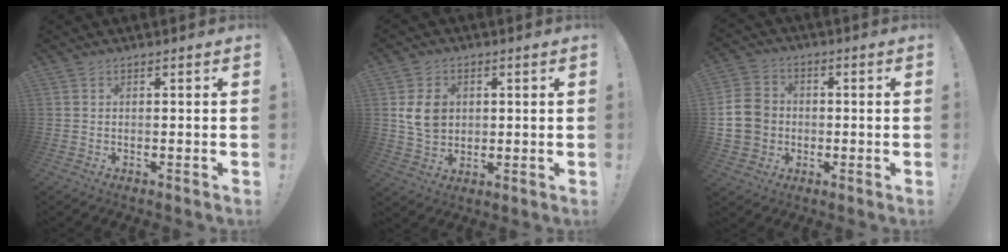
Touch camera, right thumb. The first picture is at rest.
{"total": 8.1, "force": [1.7, 6.8, 4.2], "torque": [-0.054, -0.002, 0.033]}
{"total": 11.9, "force": [-0.7, 10.6, 5.4], "torque": [-0.079, 0.019, -0.003]}